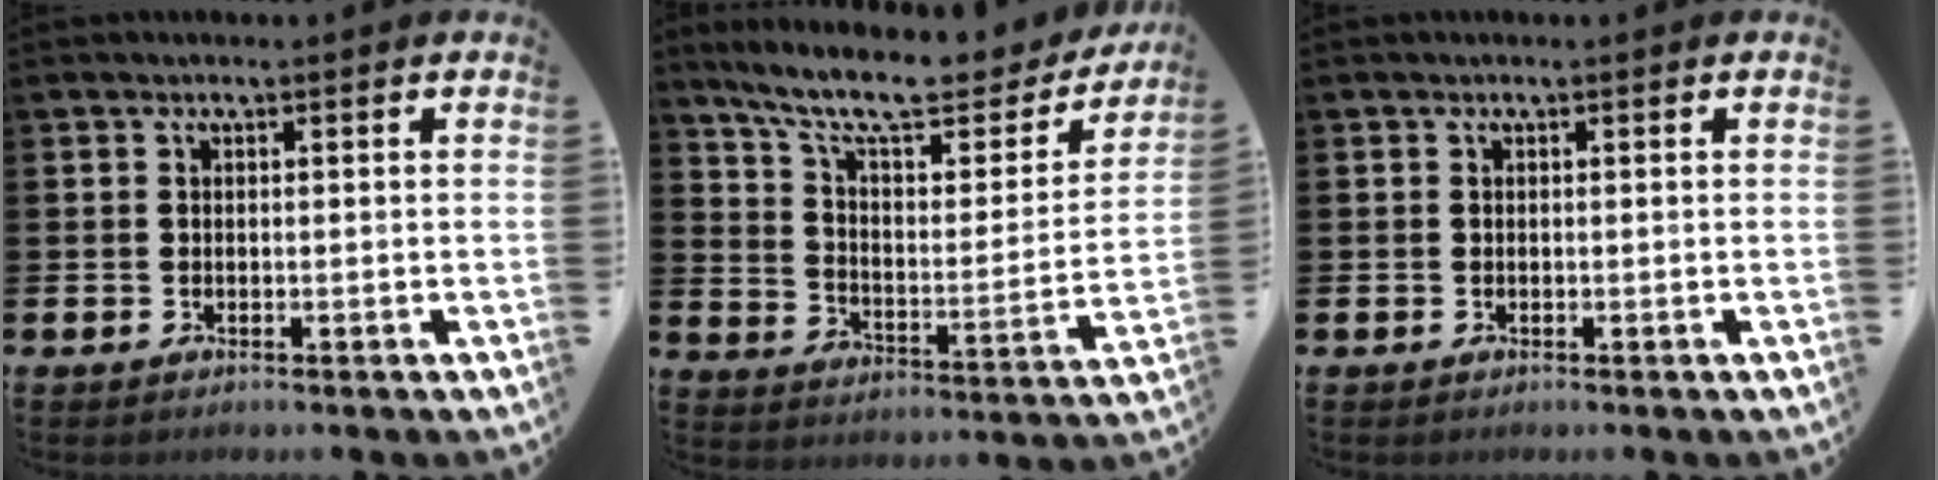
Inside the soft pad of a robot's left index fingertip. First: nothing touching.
{"total": 11.3, "force": [9.4, 3.1, 5.3], "torque": [-0.128, -0.060, 0.159]}
{"total": 0.0}